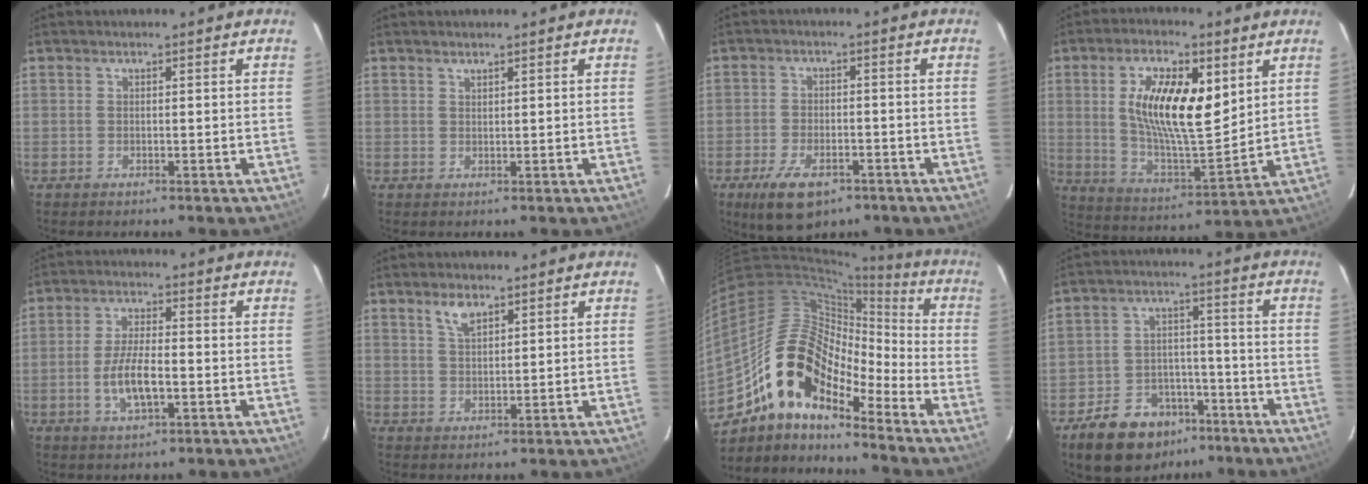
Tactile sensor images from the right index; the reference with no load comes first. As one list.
[{"total": 0.7, "force": [0.7, 0.1, 0.2], "torque": [-0.003, 0.002, 0.014]}, {"total": 9.9, "force": [-6.1, 4.6, 6.2], "torque": [-0.136, -0.016, -0.097]}, {"total": 16.1, "force": [4.8, 5.9, 14.2], "torque": [-0.256, 0.001, 0.090]}, {"total": 7.5, "force": [-2.1, 2.6, 6.7], "torque": [-0.135, -0.003, -0.038]}, {"total": 3.7, "force": [2.5, 1.5, 2.2], "torque": [-0.041, 0.004, 0.047]}, {"total": 16.4, "force": [-11.6, 6.9, 9.3], "torque": [-0.157, 0.008, -0.230]}, {"total": 13.7, "force": [-9.1, 8.6, 5.7], "torque": [-0.131, 0.020, -0.128]}]